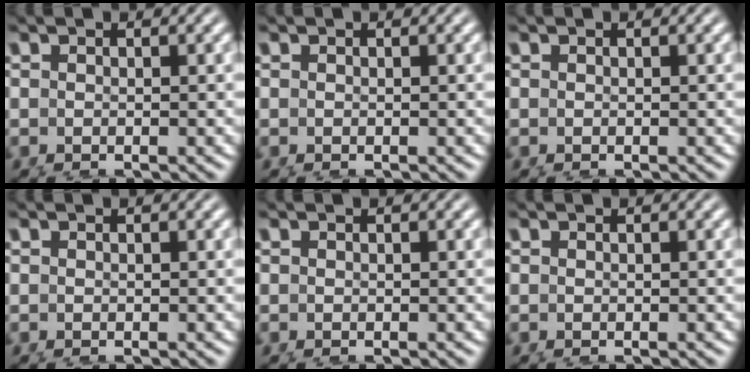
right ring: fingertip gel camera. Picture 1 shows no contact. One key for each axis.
{"total": 0.0}
{"total": 0.0}
{"total": 0.0}
{"total": 0.0}
{"total": 0.0}